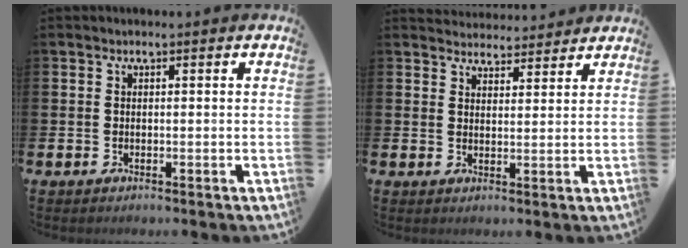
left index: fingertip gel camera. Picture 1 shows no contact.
{"total": 3.7, "force": [3.6, 0.8, -0.4], "torque": [0.003, -0.022, 0.066]}